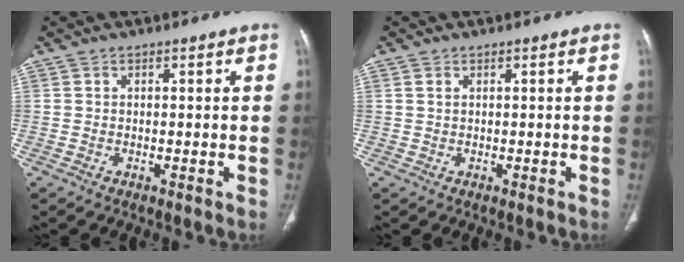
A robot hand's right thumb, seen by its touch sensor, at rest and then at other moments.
{"total": 0.7, "force": [0.3, 0.4, 0.4], "torque": [-0.010, 0.005, 0.007]}